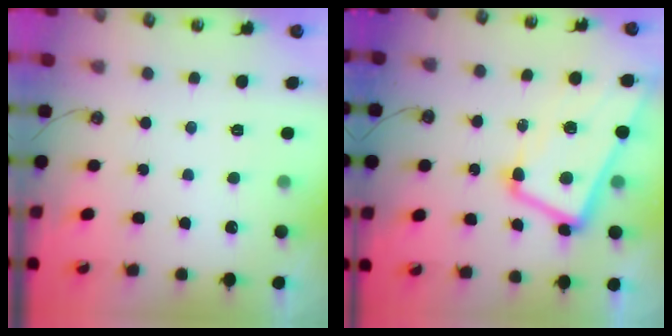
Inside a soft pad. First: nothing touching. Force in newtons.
{"total": 7.0, "press": 6.8, "slide": 1.6}